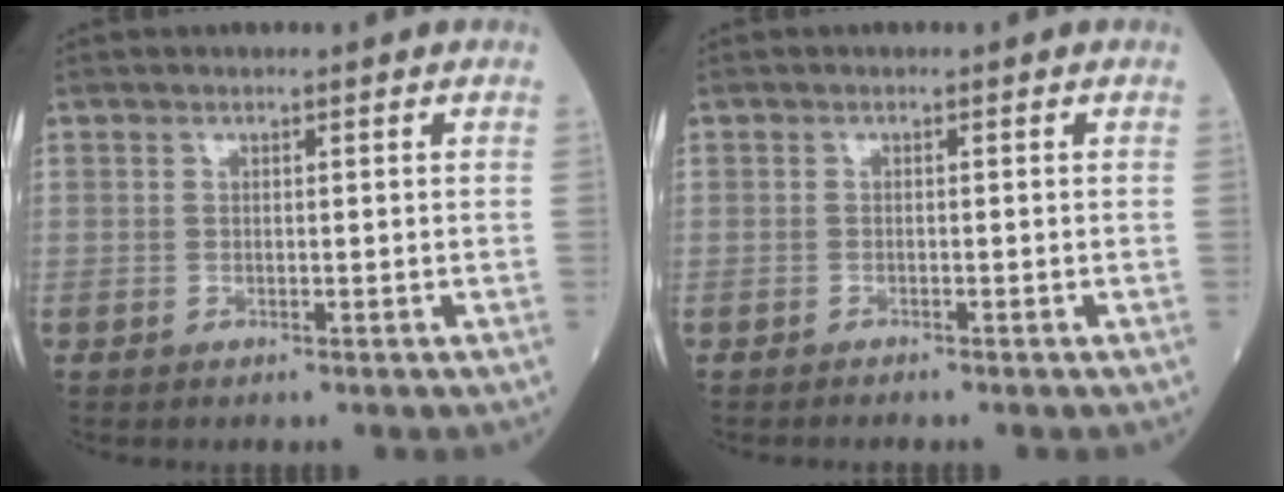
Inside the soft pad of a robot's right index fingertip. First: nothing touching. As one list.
[{"total": 1.0, "force": [-0.9, -0.2, 0.3], "torque": [-0.005, 0.002, -0.014]}]